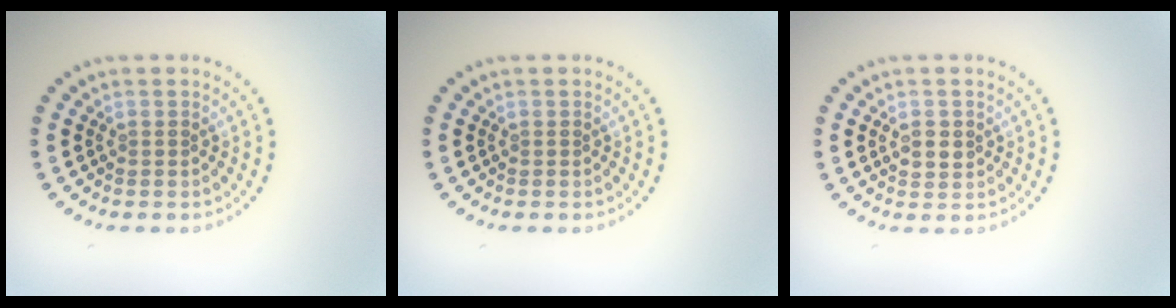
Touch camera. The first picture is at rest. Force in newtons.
{"total": 0.0}
{"total": 1.6, "press": 1.6, "slide": 0.3}